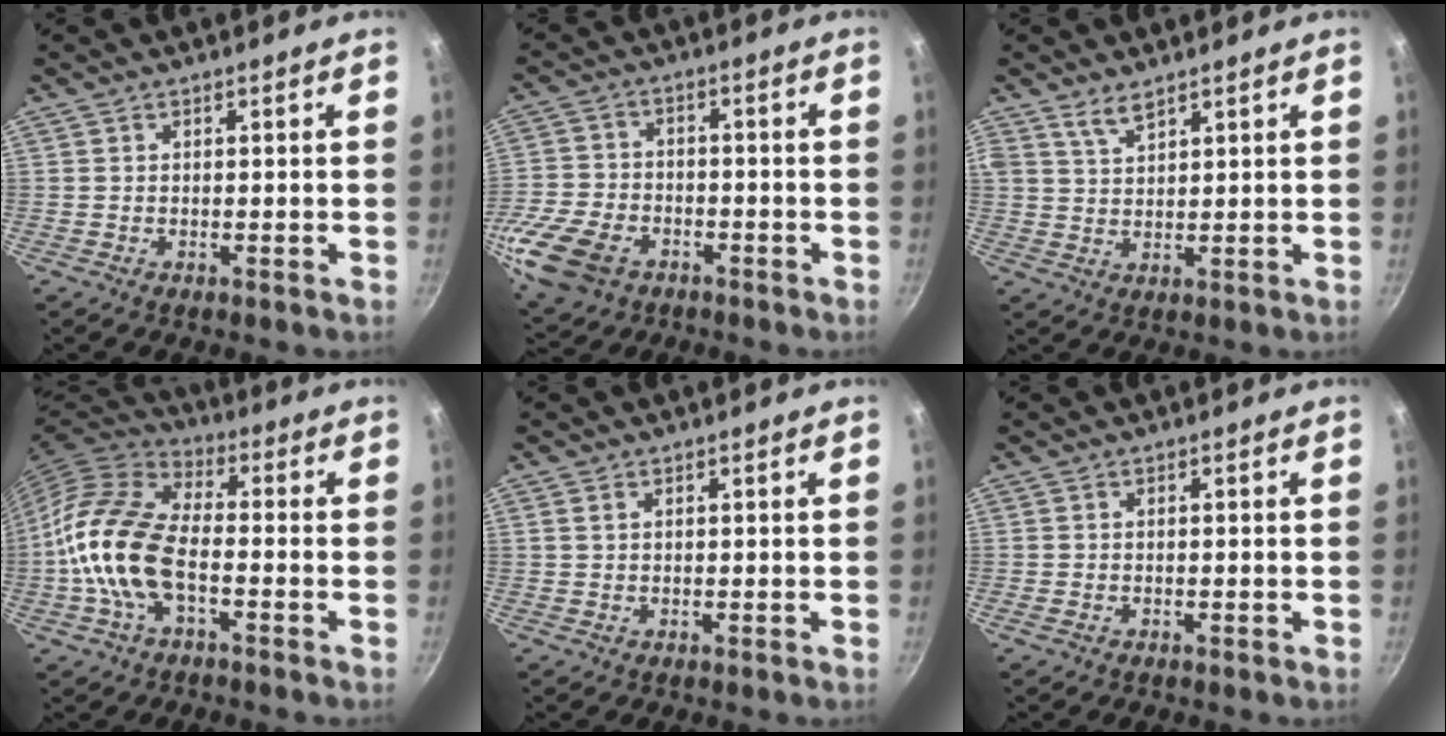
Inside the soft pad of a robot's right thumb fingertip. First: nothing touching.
{"total": 15.0, "force": [-6.8, 10.1, 8.8], "torque": [-0.190, 0.024, -0.132]}
{"total": 3.6, "force": [2.8, 1.3, 1.9], "torque": [-0.036, -0.019, 0.058]}
{"total": 15.7, "force": [-3.6, 8.4, 12.8], "torque": [-0.234, 0.036, -0.085]}
{"total": 1.0, "force": [0.4, 0.6, 0.6], "torque": [-0.012, 0.002, 0.007]}
{"total": 0.7, "force": [-0.3, 0.4, 0.4], "torque": [-0.011, 0.004, -0.007]}